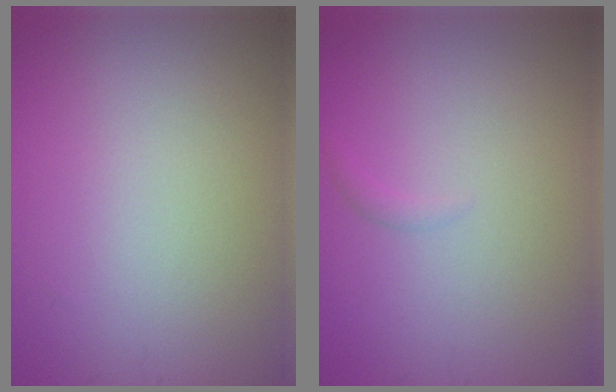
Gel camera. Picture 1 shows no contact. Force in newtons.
{"total": 0.6, "press": 0.6, "slide": 0.1}